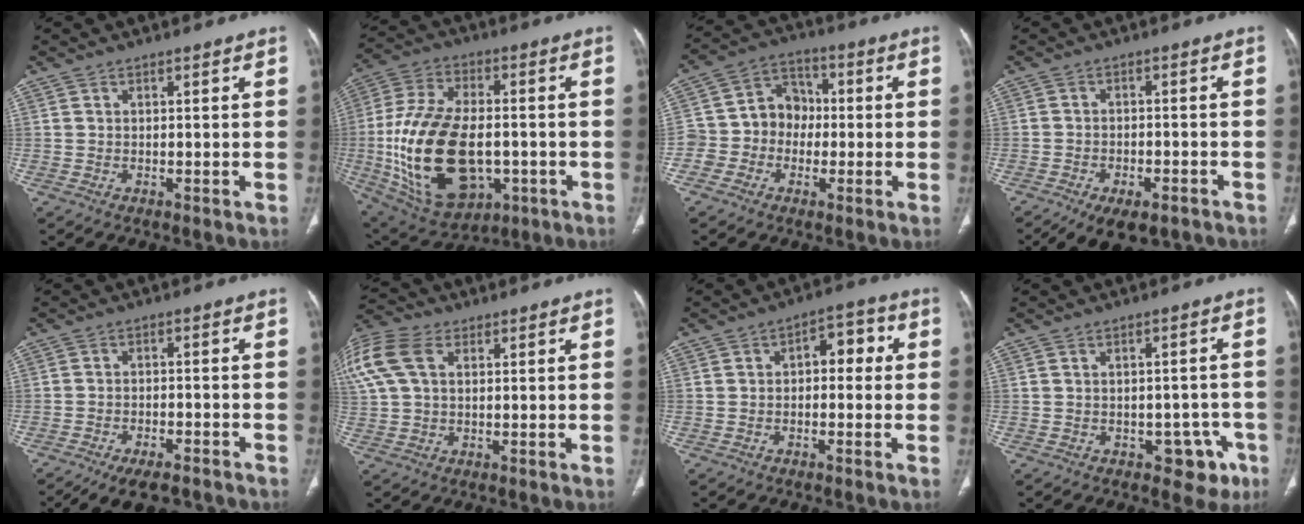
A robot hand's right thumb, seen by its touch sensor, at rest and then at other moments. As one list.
[{"total": 25.1, "force": [-3.8, 14.7, 20.0], "torque": [-0.389, 0.002, -0.040]}, {"total": 10.0, "force": [-1.7, 9.1, 3.9], "torque": [-0.030, 0.039, -0.039]}, {"total": 11.1, "force": [-7.6, 5.3, 6.1], "torque": [-0.085, 0.022, -0.107]}, {"total": 10.4, "force": [-8.2, 3.9, 4.9], "torque": [-0.069, 0.030, -0.122]}, {"total": 18.0, "force": [6.1, 12.4, 11.6], "torque": [-0.315, 0.049, 0.117]}, {"total": 7.8, "force": [0.4, 4.8, 6.1], "torque": [-0.045, 0.035, -0.005]}, {"total": 6.2, "force": [-2.9, 4.2, 3.6], "torque": [-0.010, 0.019, -0.030]}]